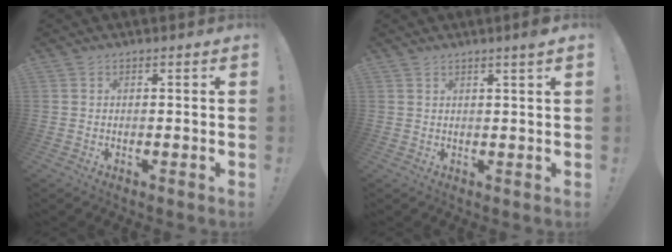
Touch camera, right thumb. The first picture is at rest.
{"total": 2.5, "force": [1.5, -0.2, 2.0], "torque": [-0.029, -0.008, 0.023]}